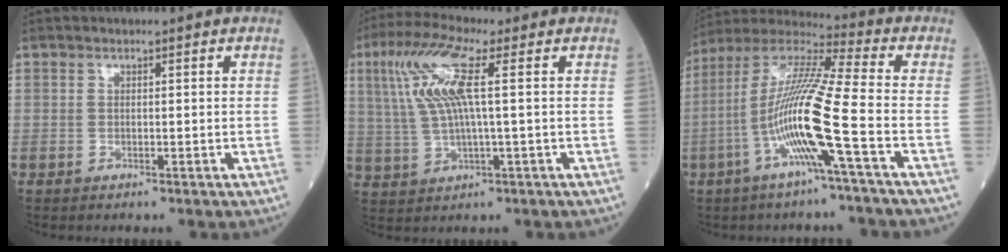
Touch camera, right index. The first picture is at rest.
{"total": 10.0, "force": [2.8, 1.2, 9.5], "torque": [-0.219, 0.020, 0.056]}
{"total": 15.1, "force": [-4.5, -1.0, 14.4], "torque": [-0.287, 0.002, -0.098]}